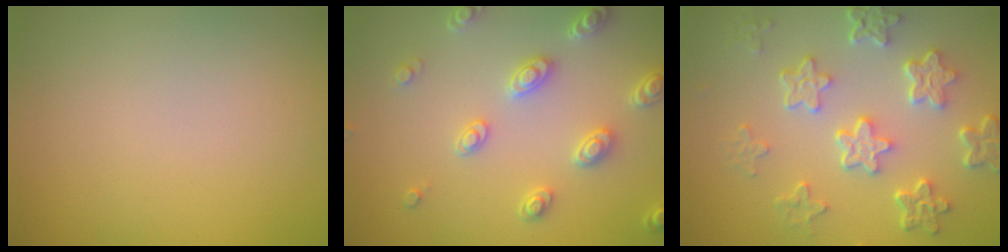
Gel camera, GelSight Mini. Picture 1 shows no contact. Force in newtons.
{"total": 3.6, "press": 3.2, "slide": 1.6}
{"total": 5.8, "press": 4.4, "slide": 3.8}